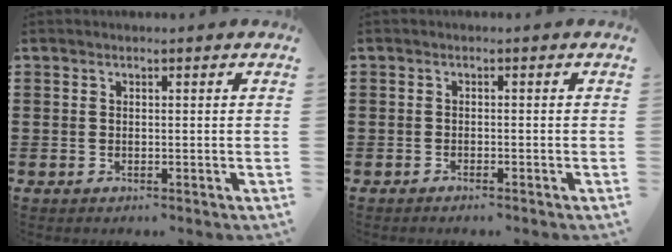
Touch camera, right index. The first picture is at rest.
{"total": 0.9, "force": [-0.8, -0.1, 0.3], "torque": [-0.007, -0.001, -0.017]}